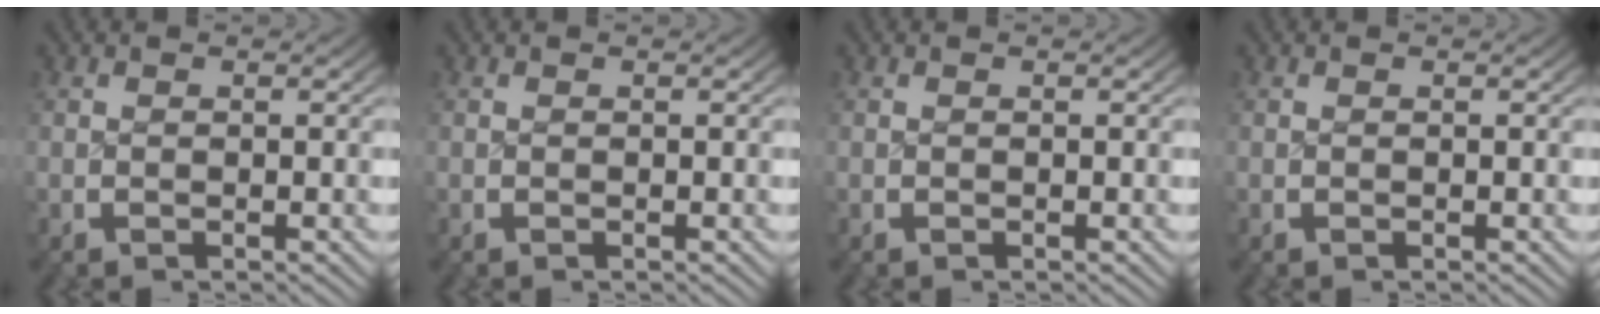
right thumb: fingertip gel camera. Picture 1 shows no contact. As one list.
[{"total": 0.0}, {"total": 0.0}, {"total": 0.0}]